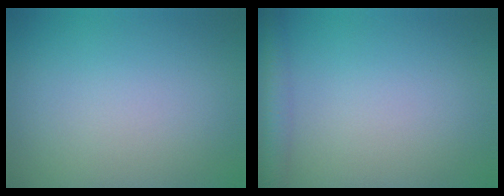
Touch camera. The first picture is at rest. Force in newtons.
{"total": 2.6, "press": 2.6, "slide": 0.1}